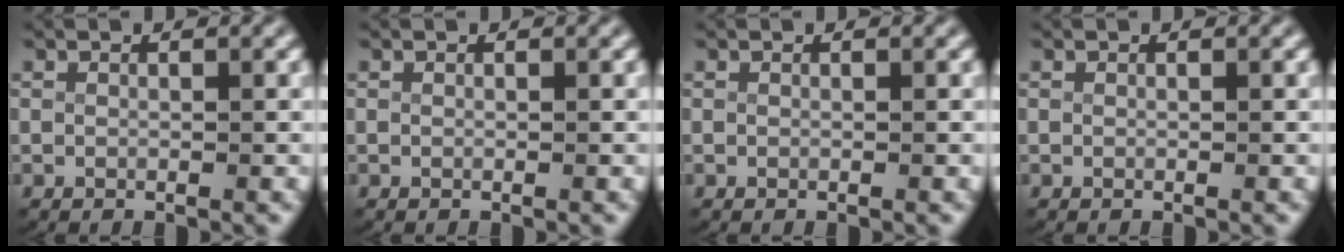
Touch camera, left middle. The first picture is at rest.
{"total": 0.0}
{"total": 0.0}
{"total": 0.0}